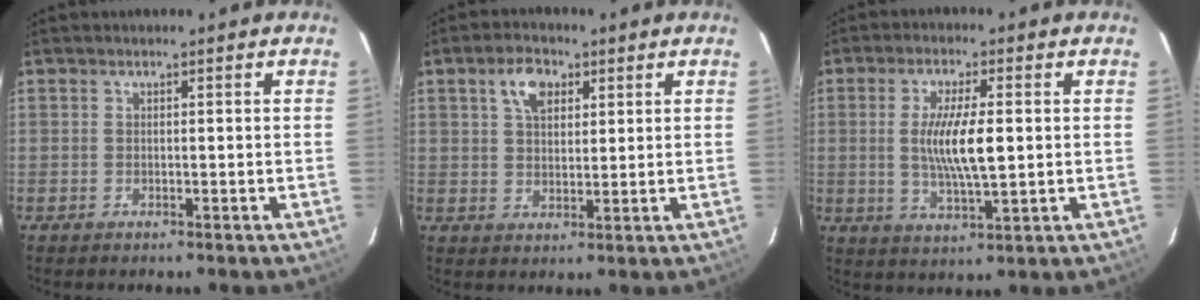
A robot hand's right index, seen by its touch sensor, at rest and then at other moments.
{"total": 5.9, "force": [2.7, 3.5, 3.9], "torque": [-0.069, 0.017, 0.050]}
{"total": 8.9, "force": [0.4, 1.9, 8.7], "torque": [-0.162, -0.006, 0.010]}